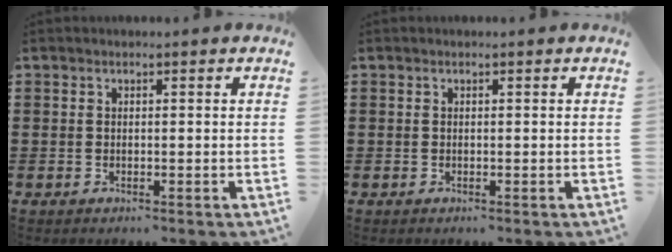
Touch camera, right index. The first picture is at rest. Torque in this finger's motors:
{"motor_torque": [0.00, 0.00, 0.00, 0.00]}